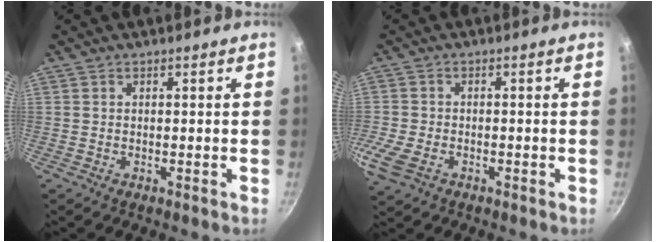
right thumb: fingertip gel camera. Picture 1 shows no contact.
{"total": 6.5, "force": [-2.7, 4.1, 4.1], "torque": [-0.106, -0.001, -0.058]}